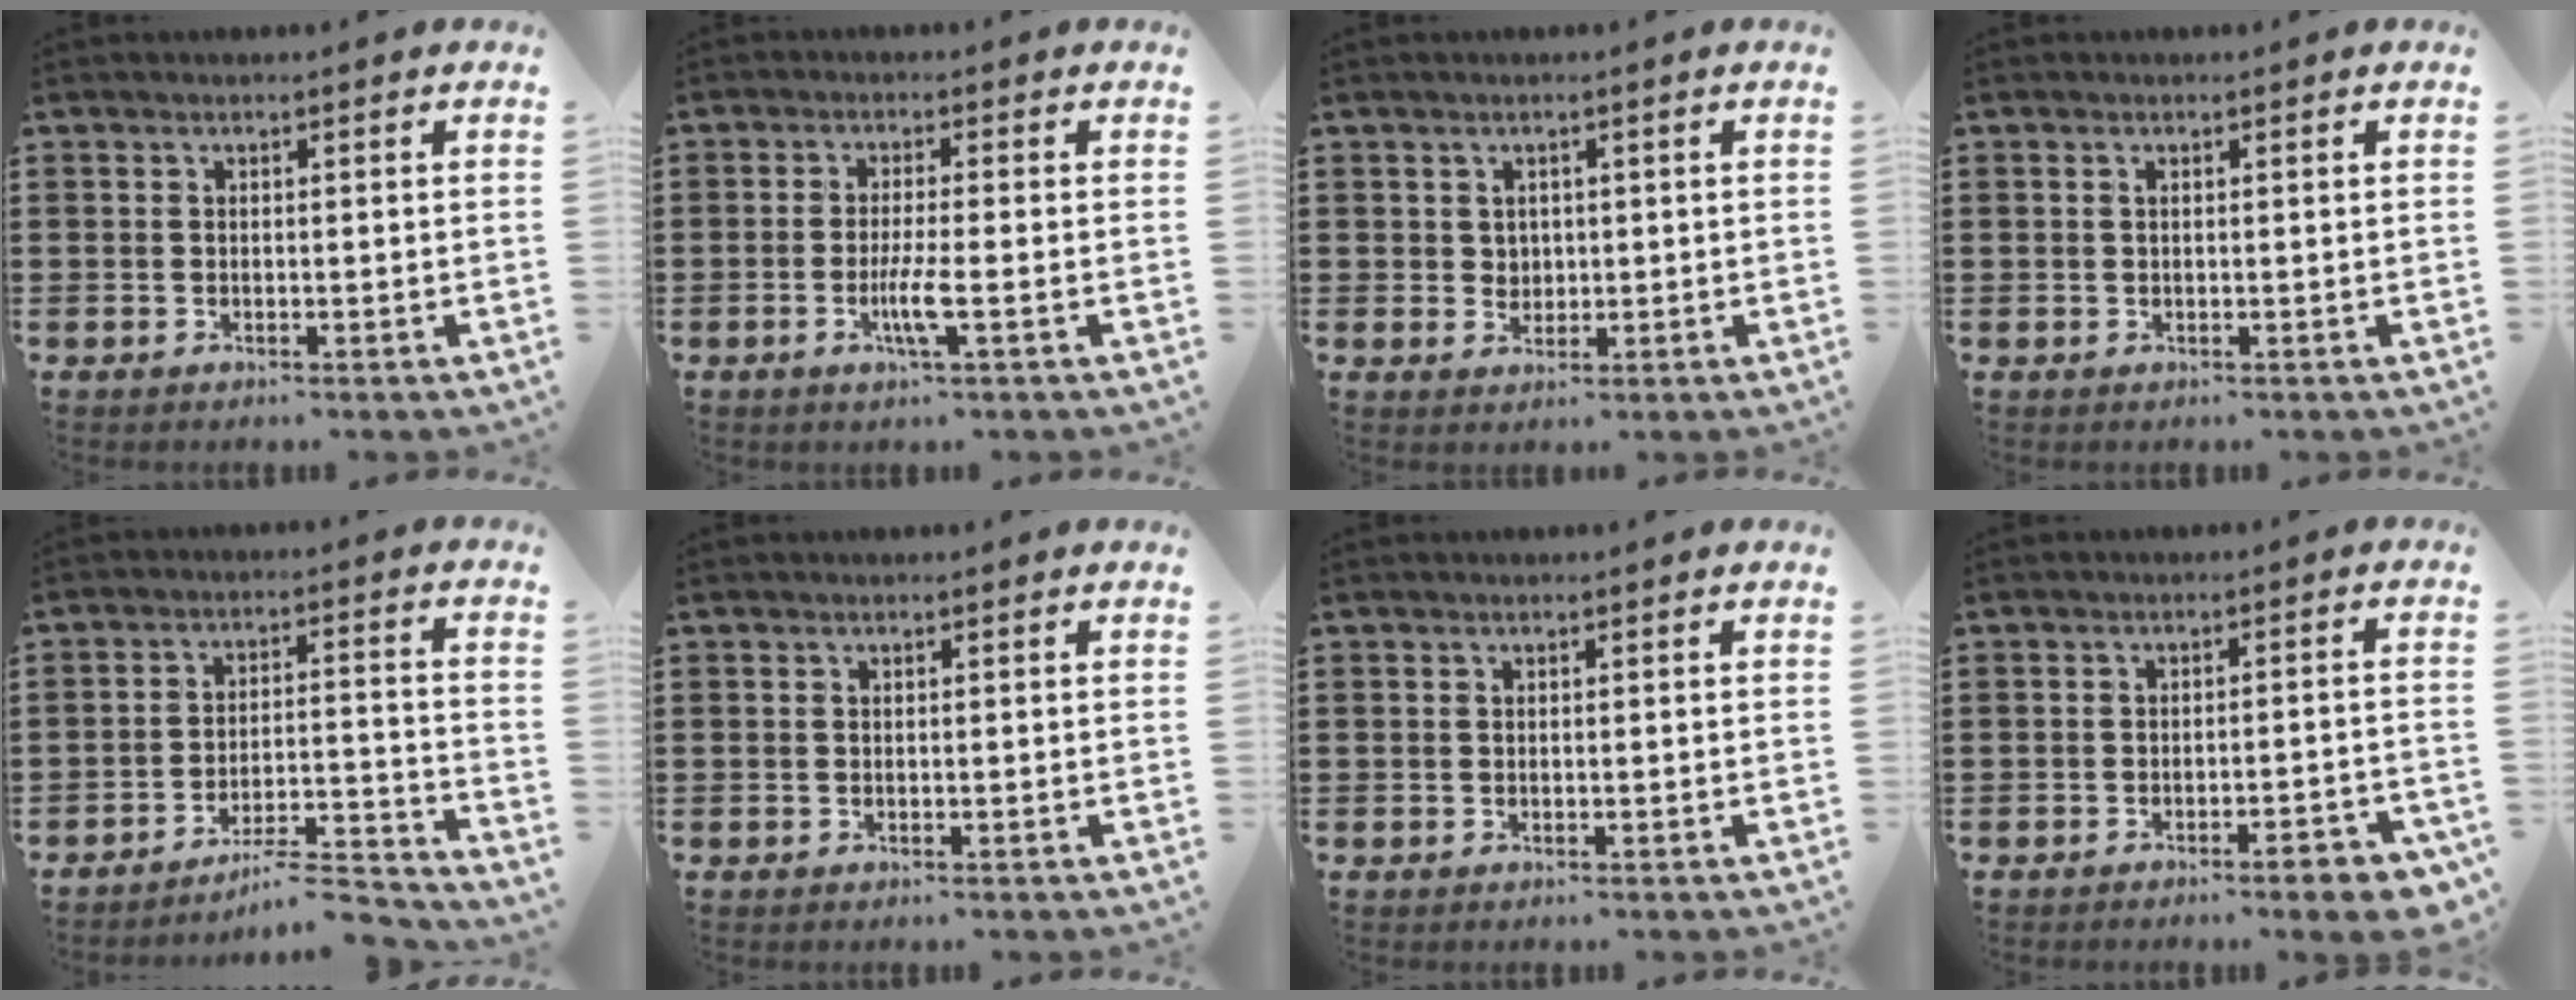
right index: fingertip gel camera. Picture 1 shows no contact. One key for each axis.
{"total": 4.5, "fx": -1.6, "fy": 0.3, "fz": 4.2, "tx": -0.085, "ty": -0.013, "tz": -0.032}
{"total": 1.8, "fx": 0.7, "fy": 1.6, "fz": 0.3, "tx": -0.012, "ty": 0.009, "tz": 0.013}
{"total": 0.7, "fx": 0.2, "fy": 0.1, "fz": 0.7, "tx": -0.014, "ty": 0.001, "tz": 0.004}
{"total": 6.4, "fx": -5.8, "fy": 0.7, "fz": 2.6, "tx": -0.048, "ty": -0.001, "tz": -0.111}
{"total": 0.0}
{"total": 0.0}
{"total": 4.1, "fx": -3.1, "fy": -0.1, "fz": 2.7, "tx": -0.041, "ty": -0.010, "tz": -0.054}